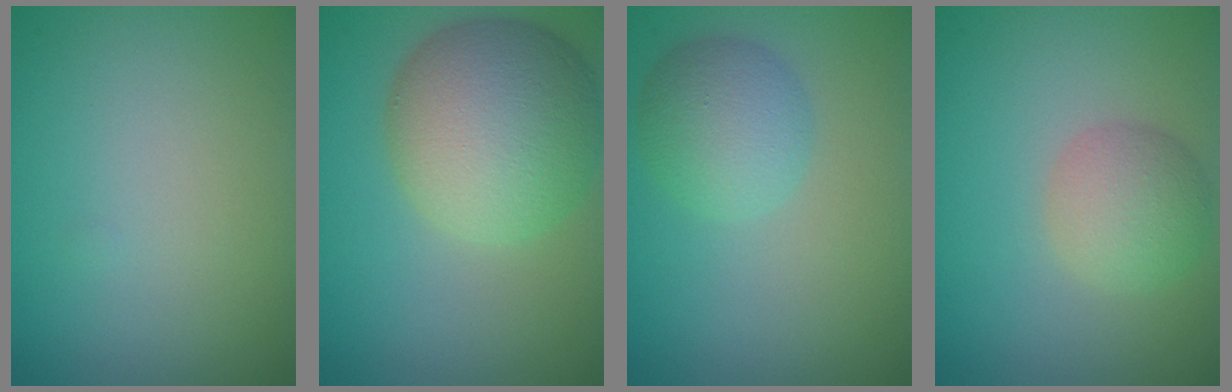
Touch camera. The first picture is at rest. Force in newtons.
{"total": 9.3, "press": 9.3, "slide": 0.4}
{"total": 3.8, "press": 3.8, "slide": 0.1}
{"total": 3.4, "press": 3.4, "slide": 0.2}